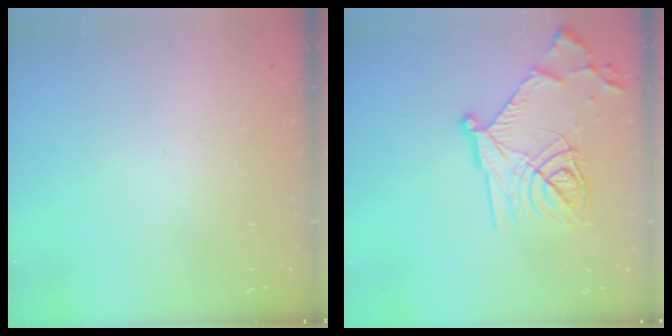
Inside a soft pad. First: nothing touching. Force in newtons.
{"total": 19.8, "press": 19.7, "slide": 1.2}